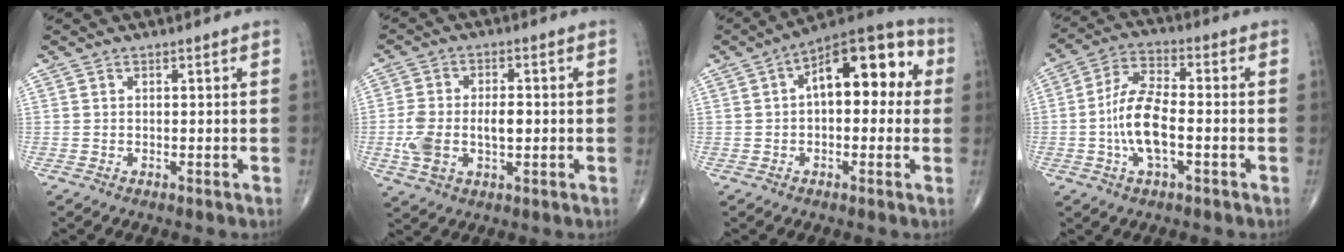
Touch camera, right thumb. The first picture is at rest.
{"total": 9.9, "force": [-1.1, 5.7, 8.1], "torque": [-0.162, 0.017, -0.015]}
{"total": 15.5, "force": [2.6, 7.9, 13.0], "torque": [-0.151, 0.042, 0.028]}
{"total": 10.5, "force": [-2.2, 4.4, 9.3], "torque": [-0.189, 0.025, -0.045]}